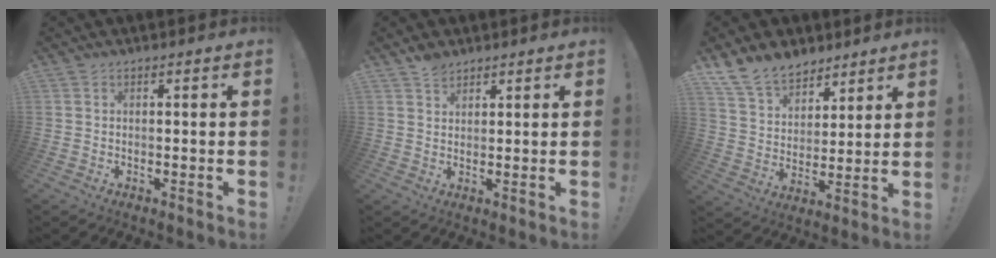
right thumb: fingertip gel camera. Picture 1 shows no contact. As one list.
[{"total": 4.3, "force": [3.3, 2.5, 1.3], "torque": [-0.016, -0.017, 0.061]}, {"total": 13.2, "force": [10.3, 7.5, 3.4], "torque": [-0.069, -0.076, 0.199]}]